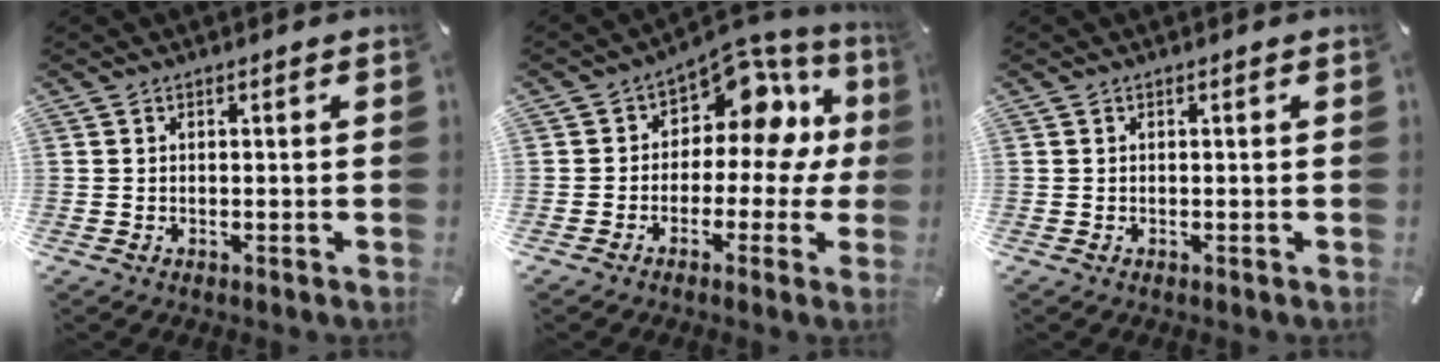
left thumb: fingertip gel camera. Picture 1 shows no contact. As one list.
[{"total": 11.4, "force": [5.1, 7.0, 7.4], "torque": [-0.122, -0.042, 0.089]}, {"total": 0.0}]